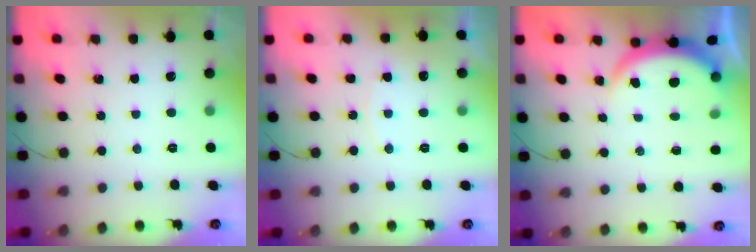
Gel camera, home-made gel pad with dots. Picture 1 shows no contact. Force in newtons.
{"total": 4.3, "press": 4.3, "slide": 0.6}
{"total": 4.0, "press": 4.0, "slide": 0.3}